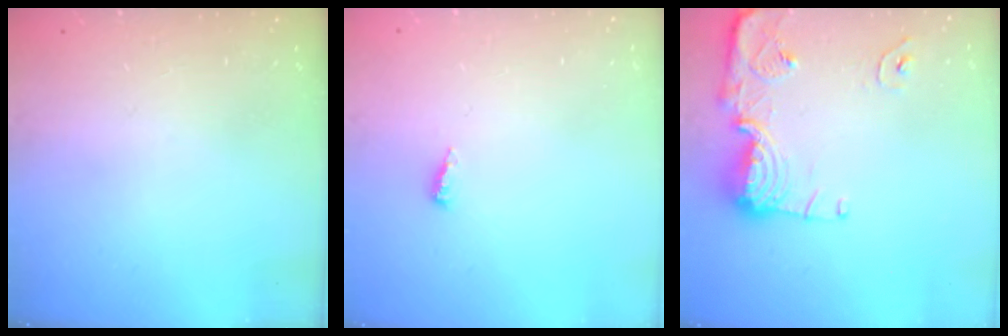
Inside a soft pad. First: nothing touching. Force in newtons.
{"total": 2.5, "press": 2.5, "slide": 0.2}
{"total": 13.8, "press": 13.8, "slide": 1.3}